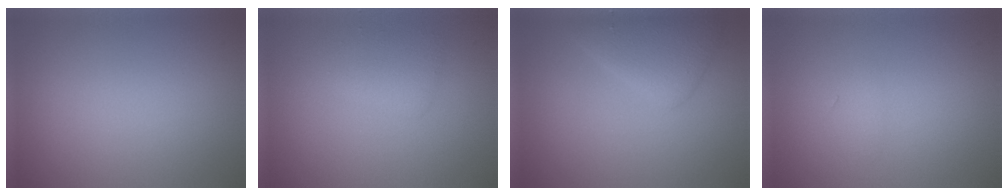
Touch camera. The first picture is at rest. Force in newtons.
{"total": 1.8, "press": 1.8, "slide": 0.1}
{"total": 3.2, "press": 3.2, "slide": 0.1}
{"total": 0.6, "press": 0.6, "slide": 0.0}